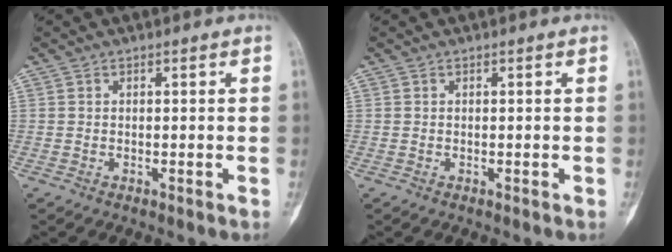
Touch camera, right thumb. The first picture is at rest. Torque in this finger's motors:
{"motor_torque": [0.57, 0.57, 0.00, 0.00, 0.00]}